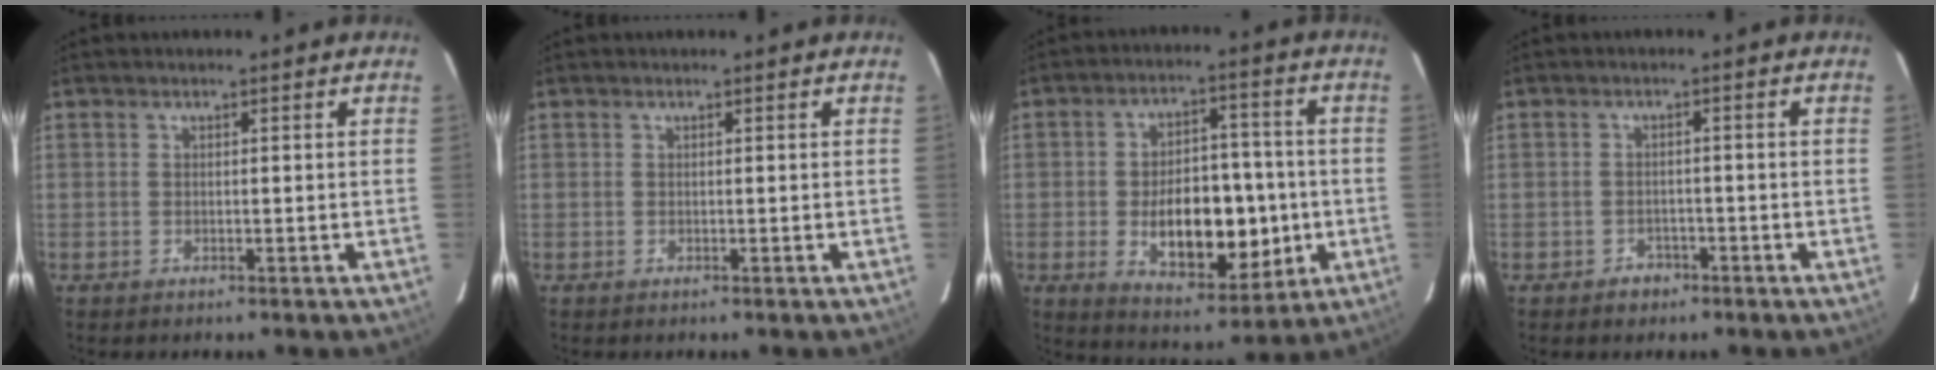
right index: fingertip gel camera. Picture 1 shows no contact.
{"total": 0.0}
{"total": 14.0, "force": [-2.3, 7.0, 11.9], "torque": [-0.192, 0.011, -0.022]}
{"total": 2.7, "force": [-2.3, 1.3, 0.7], "torque": [-0.014, 0.004, -0.036]}